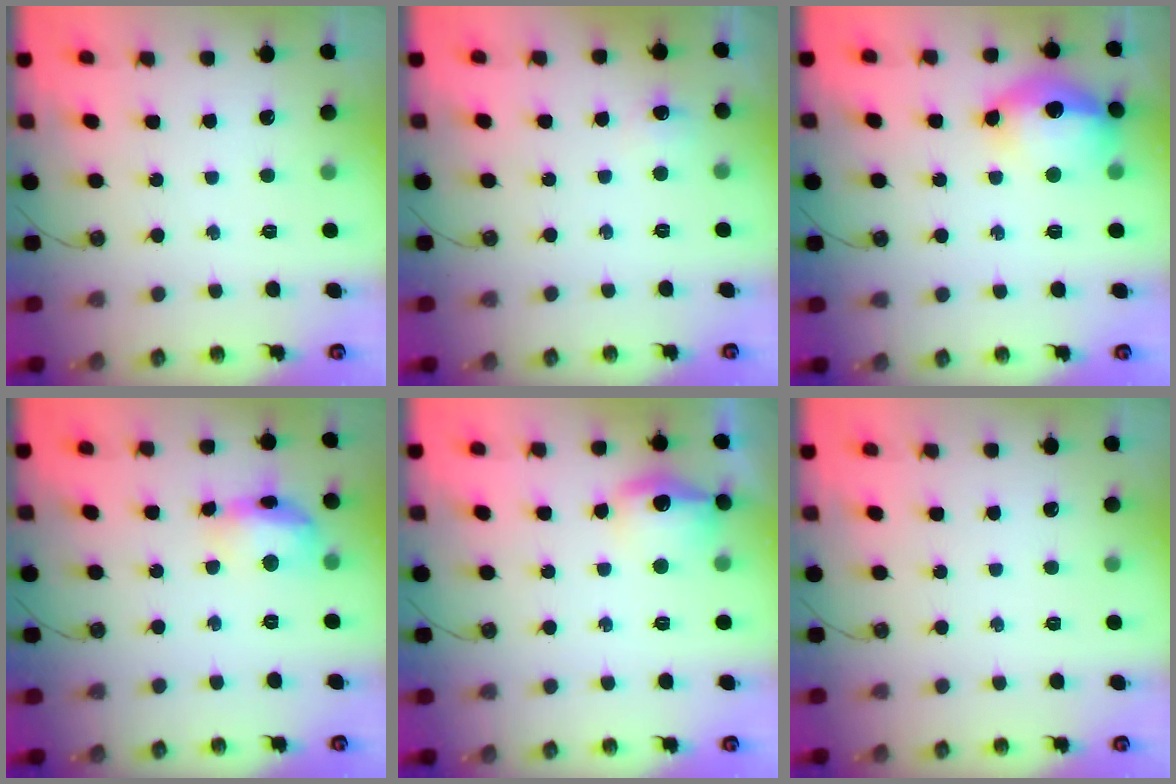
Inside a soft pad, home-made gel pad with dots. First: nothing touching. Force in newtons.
{"total": 5.0, "press": 5.0, "slide": 0.6}
{"total": 16.0, "press": 15.9, "slide": 1.7}
{"total": 13.8, "press": 13.8, "slide": 1.0}
{"total": 12.8, "press": 12.8, "slide": 0.9}
{"total": 0.0}